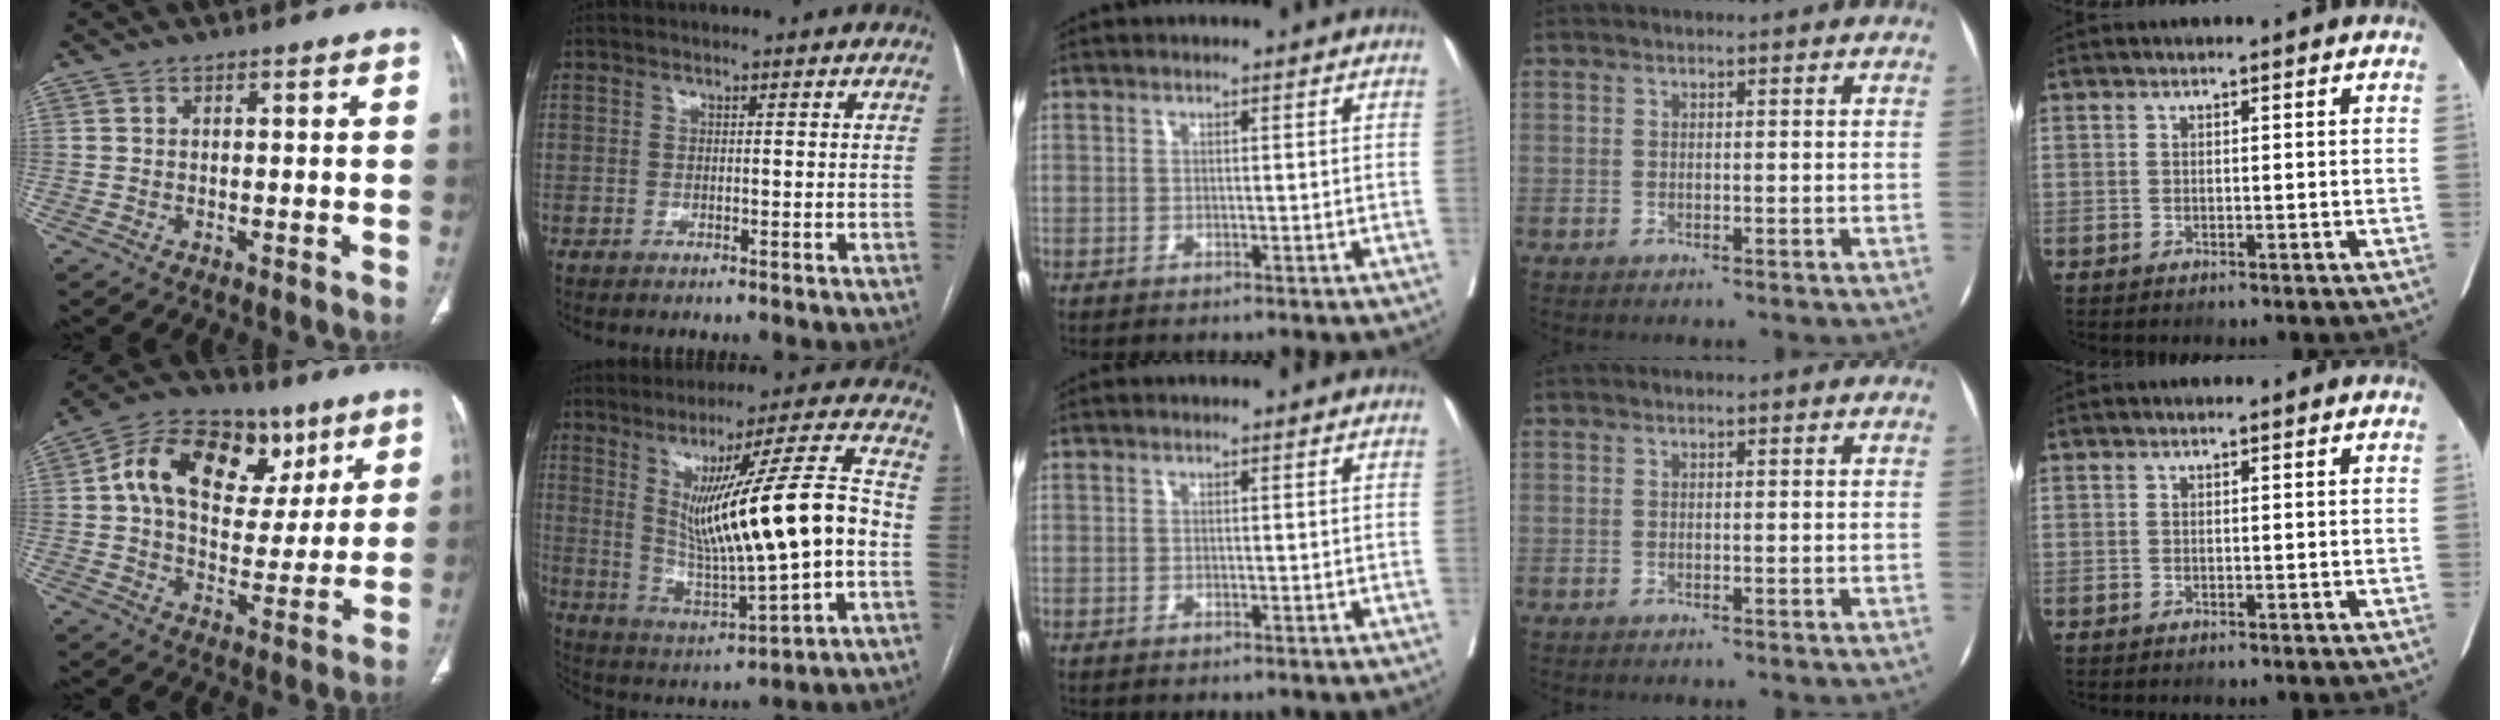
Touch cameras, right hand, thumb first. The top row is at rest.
{"thumb": {"total": 20.9, "force": [7.8, 14.0, 13.5], "torque": [-0.178, 0.014, 0.121]}, "index": {"total": 18.8, "force": [0.6, 1.0, 18.7], "torque": [-0.311, -0.001, 0.014]}}